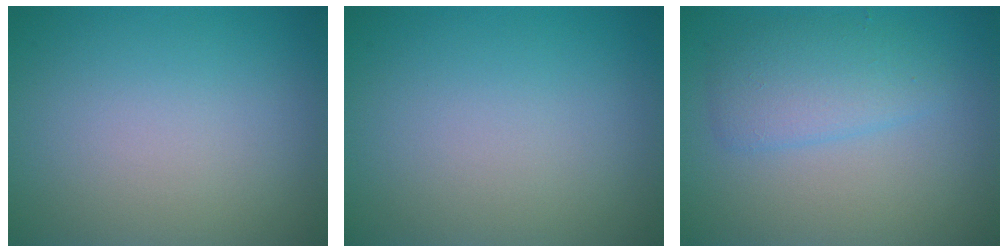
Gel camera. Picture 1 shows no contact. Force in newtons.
{"total": 0.0}
{"total": 3.0, "press": 3.0, "slide": 0.1}